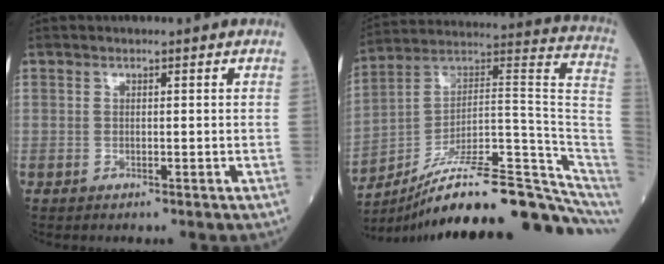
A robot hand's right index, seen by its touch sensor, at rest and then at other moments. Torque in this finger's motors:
{"motor_torque": [0.59, -1.55, -0.30, -0.21]}